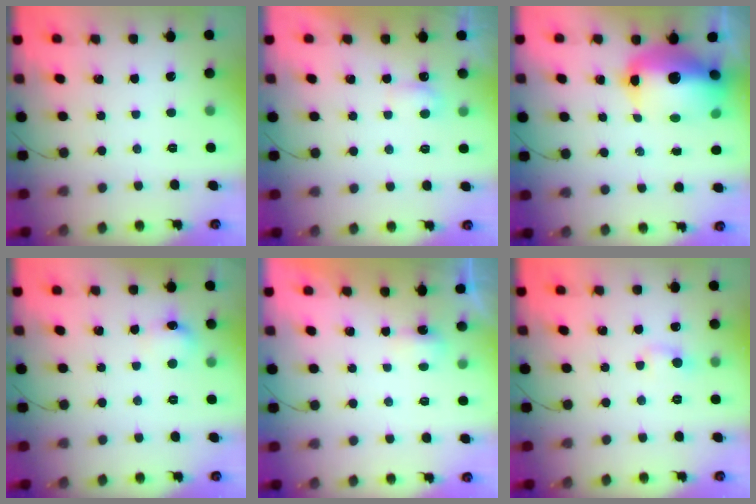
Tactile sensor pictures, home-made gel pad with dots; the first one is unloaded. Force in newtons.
{"total": 3.7, "press": 3.5, "slide": 1.3}
{"total": 16.0, "press": 15.6, "slide": 3.5}
{"total": 7.4, "press": 7.2, "slide": 1.5}
{"total": 2.9, "press": 2.8, "slide": 0.6}
{"total": 3.8, "press": 3.6, "slide": 1.2}